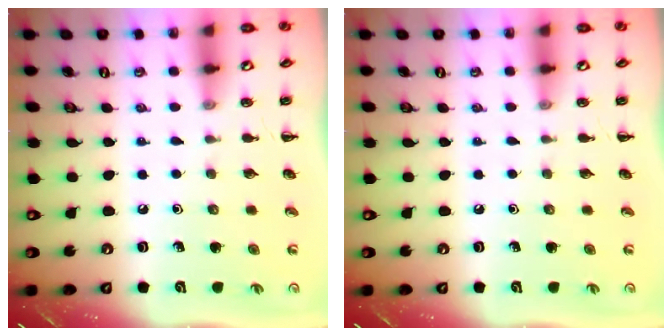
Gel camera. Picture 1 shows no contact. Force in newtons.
{"total": 0.0}